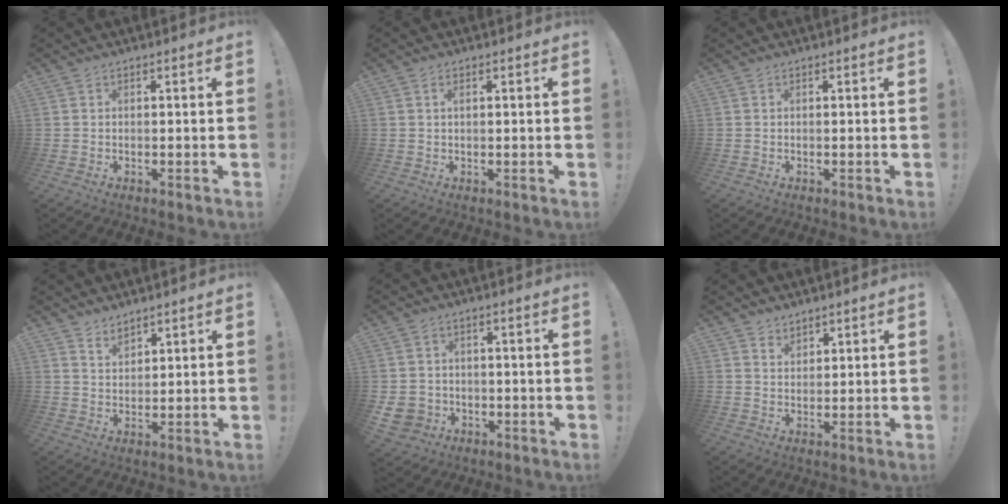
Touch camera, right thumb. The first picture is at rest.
{"total": 1.2, "force": [0.4, 0.5, 0.9], "torque": [-0.020, 0.003, 0.007]}
{"total": 0.0}
{"total": 4.0, "force": [3.6, 1.6, 0.7], "torque": [-0.010, -0.026, 0.067]}
{"total": 5.7, "force": [-1.6, 5.3, 1.3], "torque": [-0.035, 0.010, -0.028]}
{"total": 2.6, "force": [2.3, 1.1, 0.0], "torque": [0.001, -0.015, 0.044]}